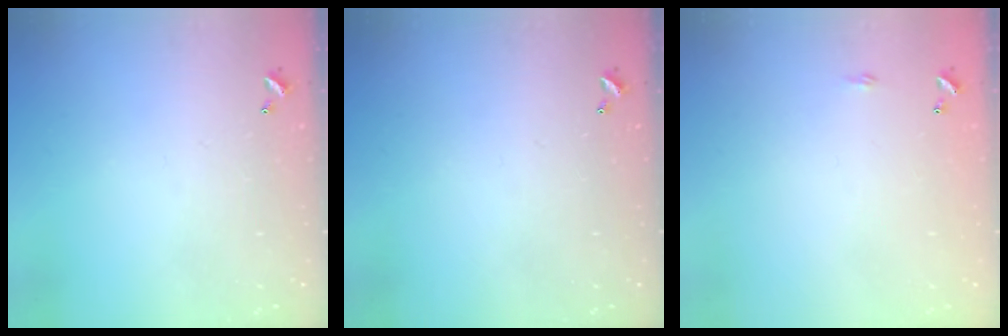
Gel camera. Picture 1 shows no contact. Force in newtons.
{"total": 0.0}
{"total": 2.2, "press": 2.1, "slide": 0.4}